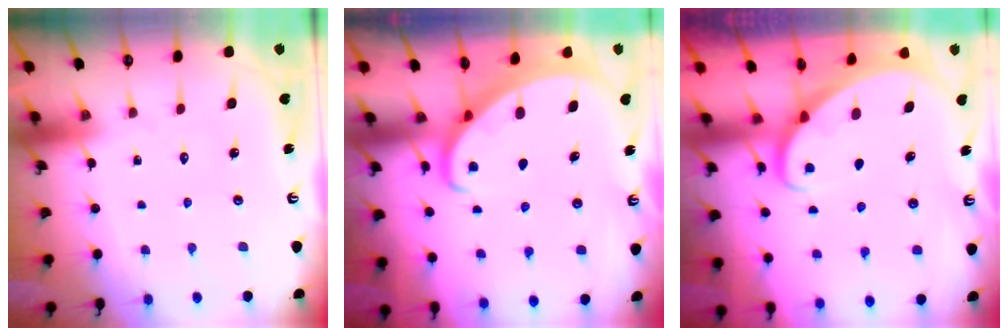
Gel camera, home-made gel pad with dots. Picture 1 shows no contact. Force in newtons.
{"total": 2.6, "press": 2.6, "slide": 0.3}
{"total": 2.2, "press": 2.2, "slide": 0.2}